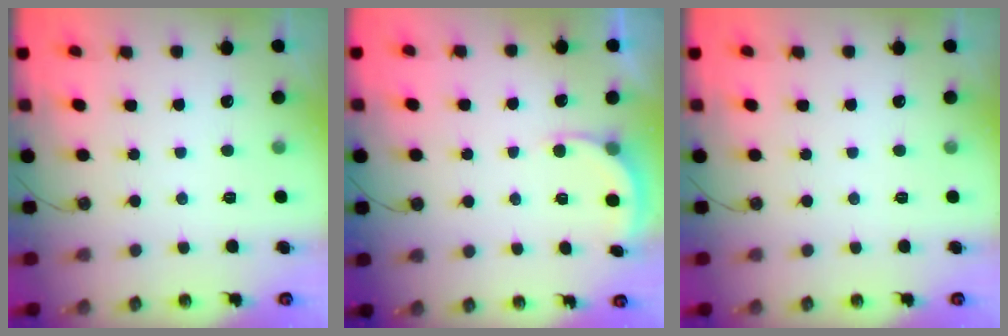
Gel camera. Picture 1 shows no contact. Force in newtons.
{"total": 2.4, "press": 2.2, "slide": 0.9}
{"total": 0.0}